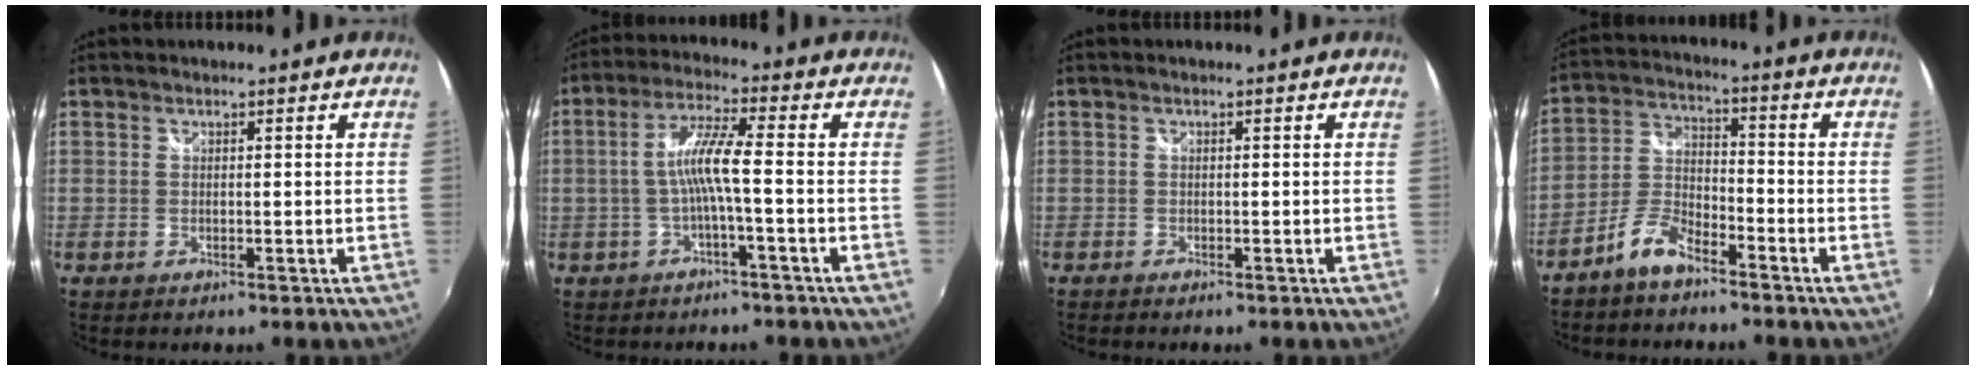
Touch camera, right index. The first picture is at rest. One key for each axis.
{"total": 6.4, "fx": -1.7, "fy": -0.3, "fz": 6.1, "tx": -0.134, "ty": 0.009, "tz": -0.030}
{"total": 0.9, "fx": -0.8, "fy": 0.3, "fz": 0.3, "tx": -0.010, "ty": -0.004, "tz": -0.017}
{"total": 6.9, "fx": -5.3, "fy": 2.4, "fz": 3.8, "tx": -0.092, "ty": 0.014, "tz": -0.107}